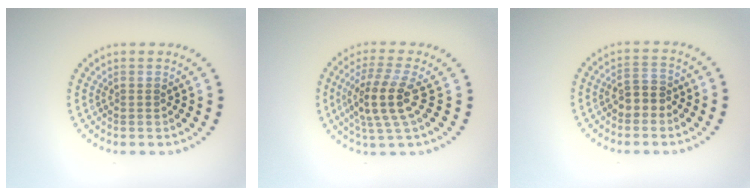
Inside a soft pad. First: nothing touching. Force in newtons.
{"total": 4.4, "press": 3.7, "slide": 2.3}
{"total": 2.4, "press": 2.4, "slide": 0.7}